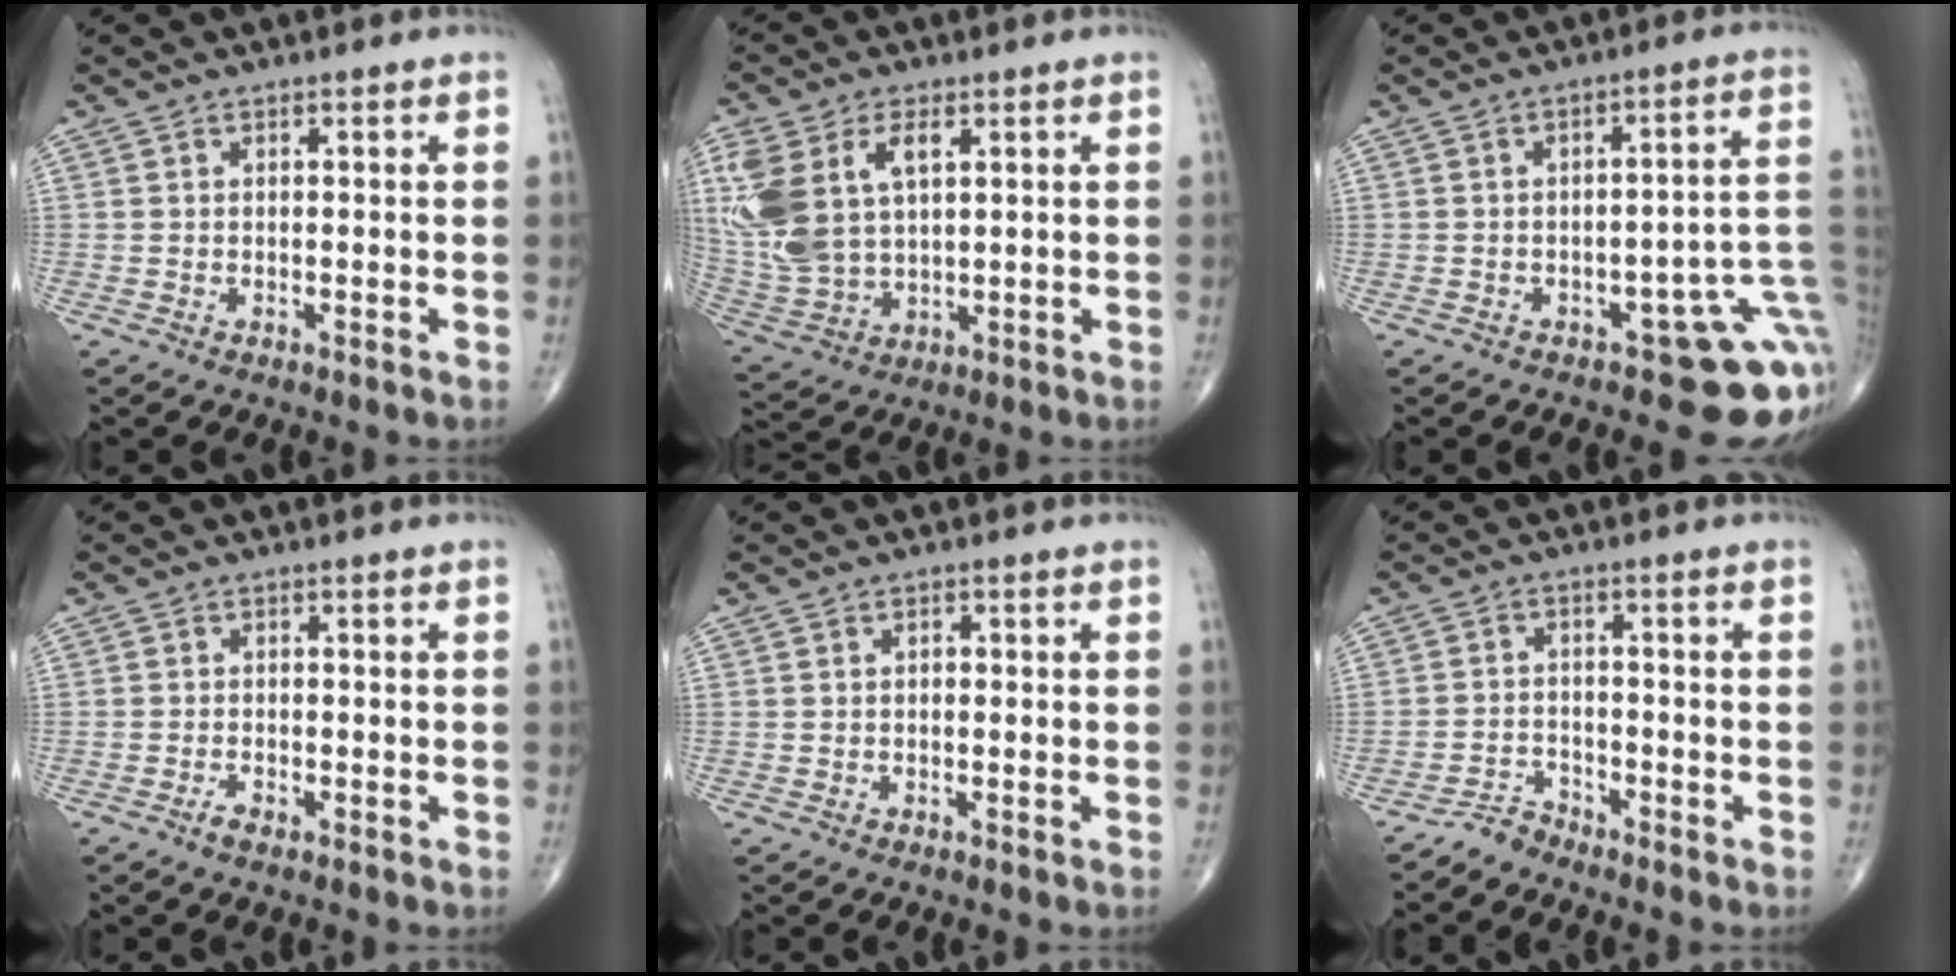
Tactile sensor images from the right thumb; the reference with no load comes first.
{"total": 16.8, "force": [4.9, 9.7, 12.8], "torque": [-0.291, -0.005, 0.104]}
{"total": 12.5, "force": [-4.6, 5.7, 10.2], "torque": [-0.079, 0.041, -0.053]}
{"total": 1.6, "force": [-1.0, 0.7, 1.0], "torque": [-0.024, 0.001, -0.022]}
{"total": 0.9, "force": [0.0, 0.6, 0.7], "torque": [-0.011, 0.004, 0.000]}
{"total": 3.0, "force": [-2.8, 0.7, -0.4], "torque": [0.016, 0.009, -0.058]}